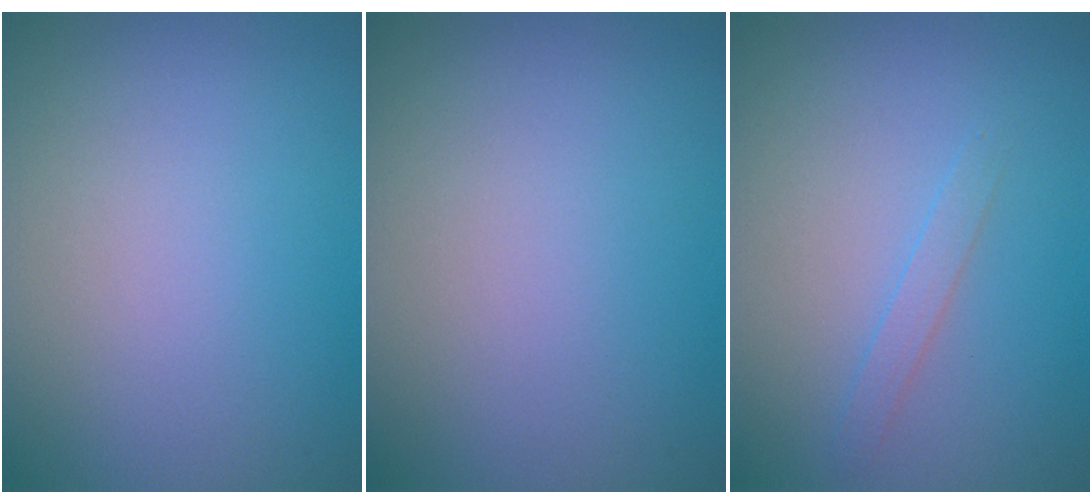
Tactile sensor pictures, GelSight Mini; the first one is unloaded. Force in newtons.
{"total": 0.0}
{"total": 1.1, "press": 1.1, "slide": 0.1}